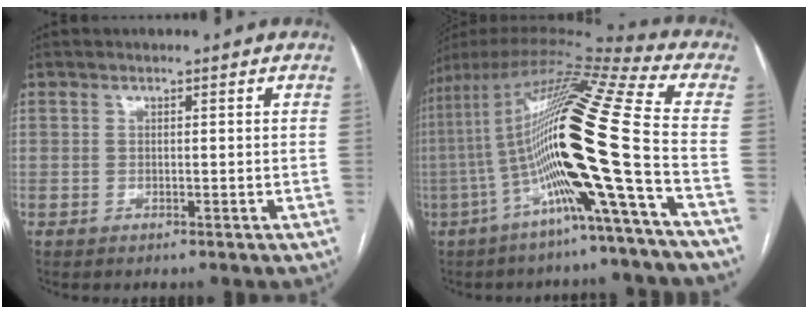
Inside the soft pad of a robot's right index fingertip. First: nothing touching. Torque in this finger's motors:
{"motor_torque": [2.14, 0.00, 1.05, 0.21]}